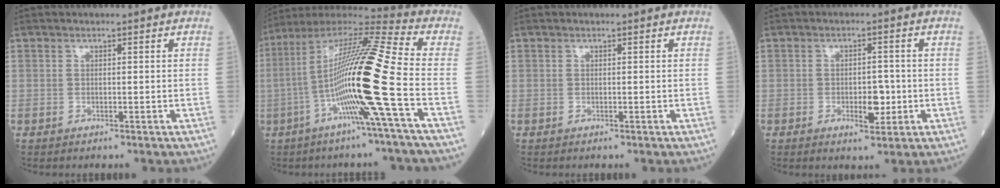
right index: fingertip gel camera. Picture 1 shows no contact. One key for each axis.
{"total": 19.4, "fx": -4.3, "fy": -1.1, "fz": 18.9, "tx": -0.361, "ty": -0.001, "tz": -0.095}
{"total": 0.0}
{"total": 3.9, "fx": -1.0, "fy": 1.7, "fz": 3.3, "tx": -0.047, "ty": 0.002, "tz": -0.010}